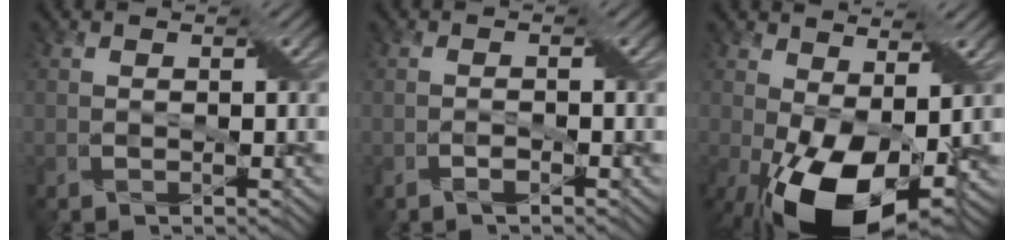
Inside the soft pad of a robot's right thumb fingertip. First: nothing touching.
{"total": 1.1, "force": [-0.7, 0.1, 0.8], "torque": [-0.018, 0.004, -0.014]}
{"total": 14.5, "force": [-3.2, 7.4, 12.0], "torque": [-0.225, -0.021, -0.046]}